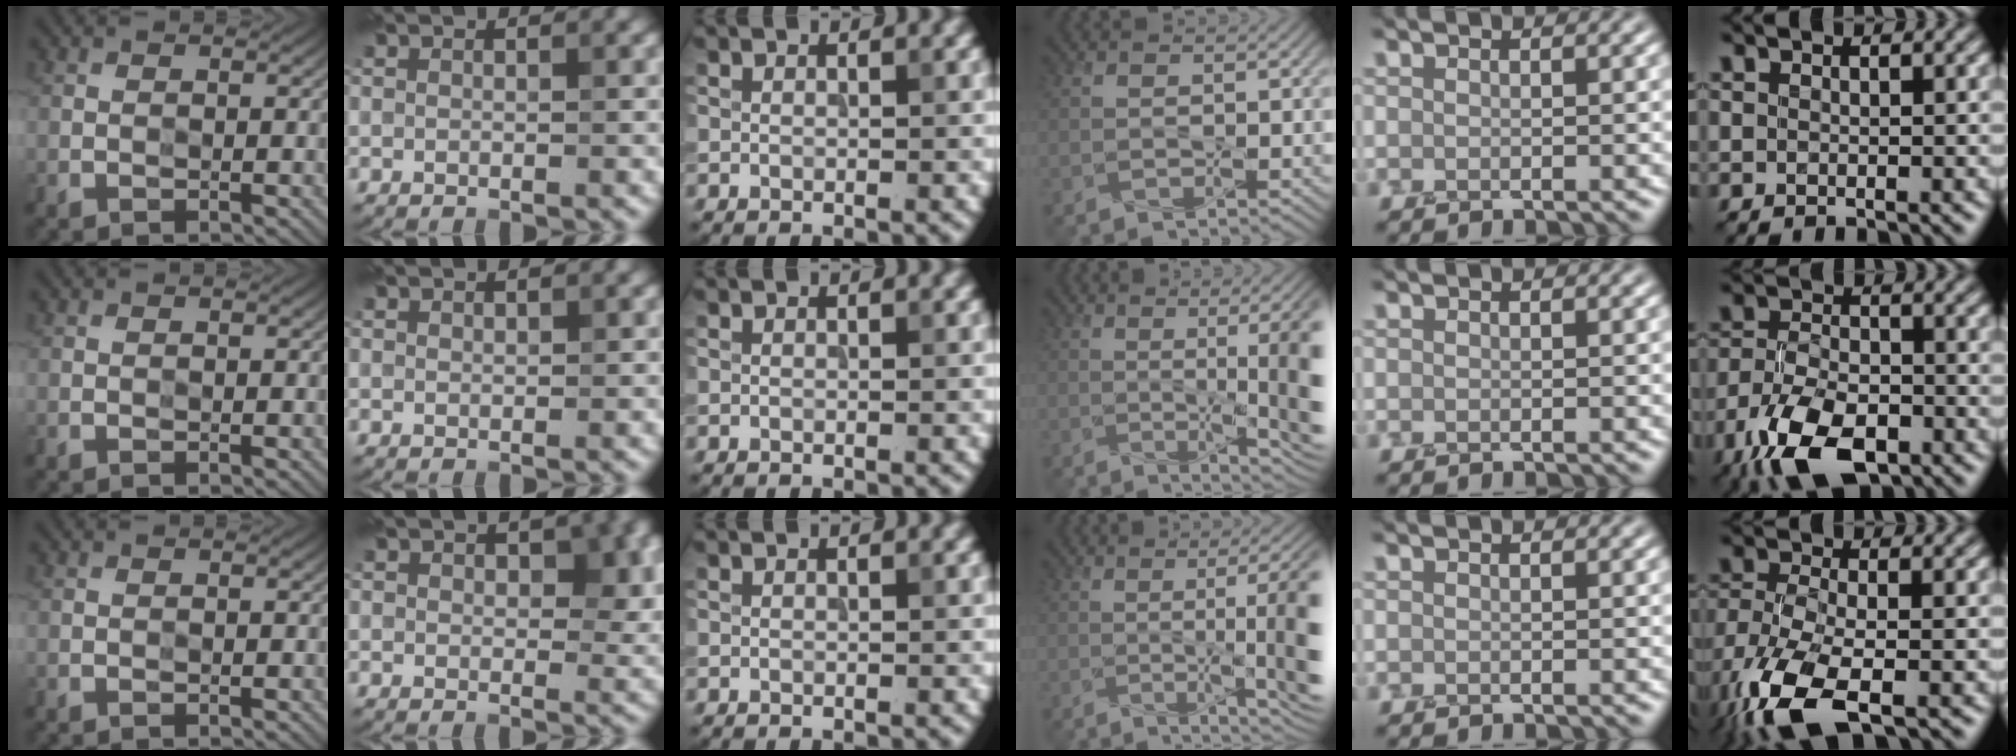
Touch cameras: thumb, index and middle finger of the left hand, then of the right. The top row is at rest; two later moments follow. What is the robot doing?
{"motion": "screw", "object": "flashlight"}